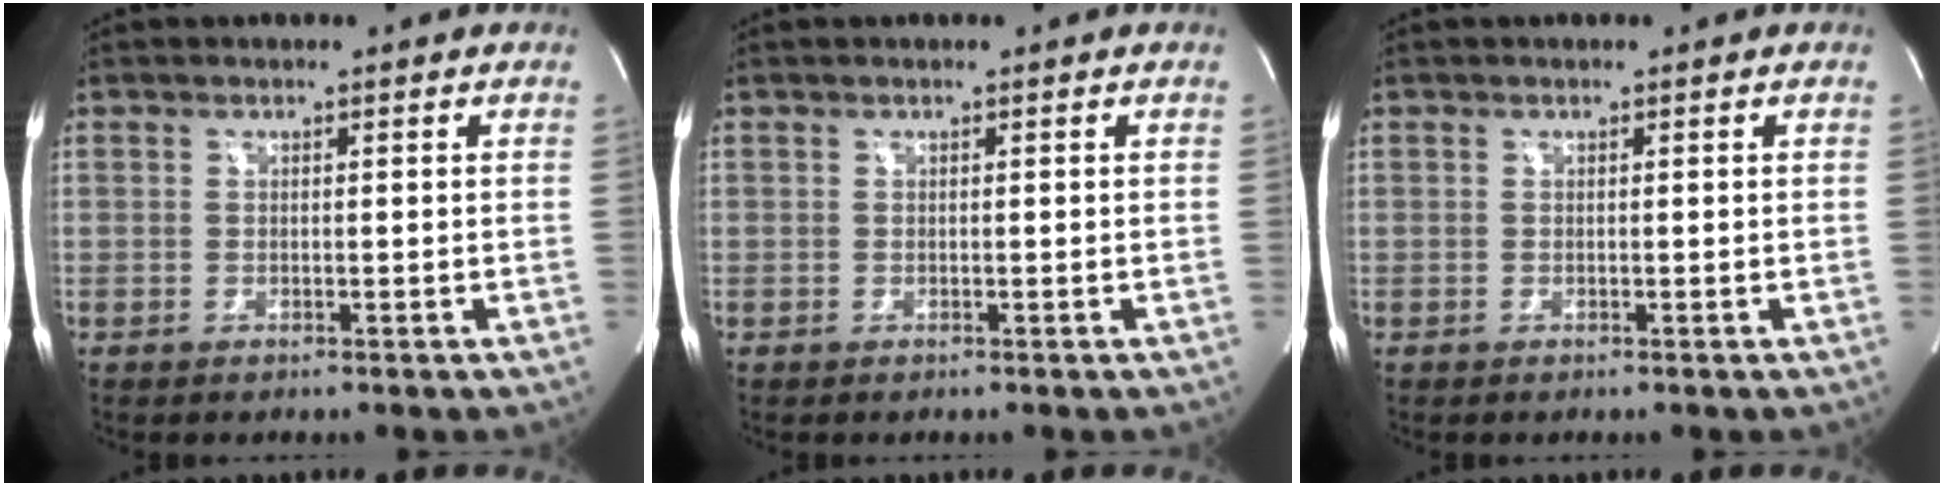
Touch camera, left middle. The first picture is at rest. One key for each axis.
{"total": 0.0}
{"total": 0.0}